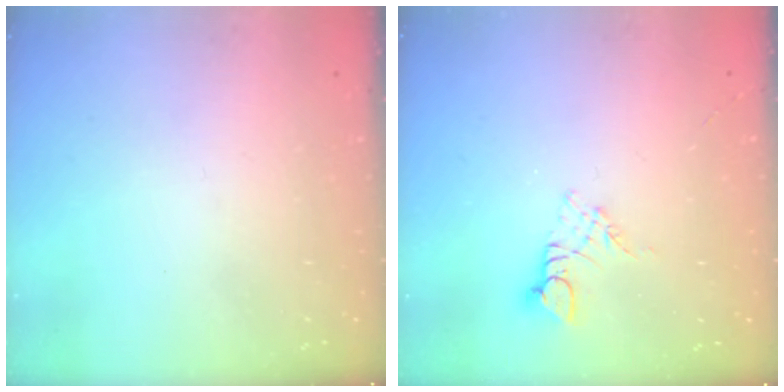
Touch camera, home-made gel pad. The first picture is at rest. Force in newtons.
{"total": 3.3, "press": 3.3, "slide": 0.4}